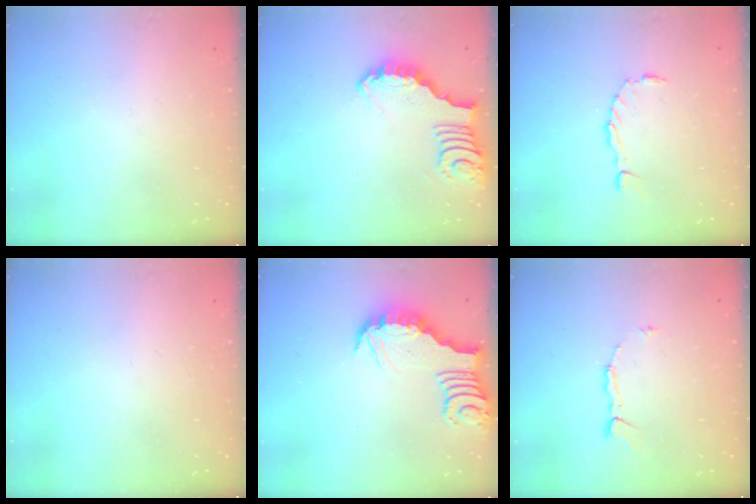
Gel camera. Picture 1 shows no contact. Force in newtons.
{"total": 3.8, "press": 3.8, "slide": 0.1}
{"total": 1.5, "press": 1.5, "slide": 0.2}
{"total": 0.0}
{"total": 3.4, "press": 3.4, "slide": 0.1}
{"total": 3.5, "press": 3.5, "slide": 0.1}